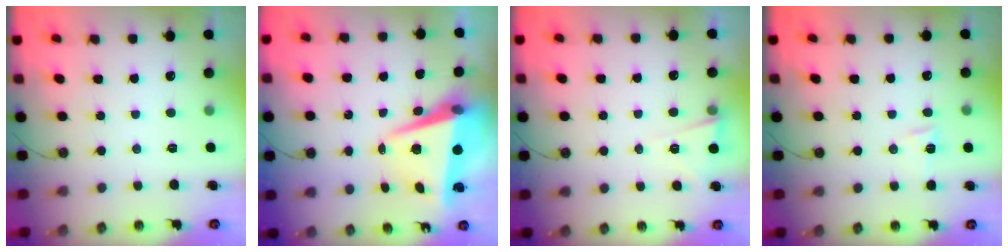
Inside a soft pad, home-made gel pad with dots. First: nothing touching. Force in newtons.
{"total": 9.2, "press": 9.0, "slide": 1.8}
{"total": 2.8, "press": 2.4, "slide": 1.4}
{"total": 5.6, "press": 5.1, "slide": 2.4}